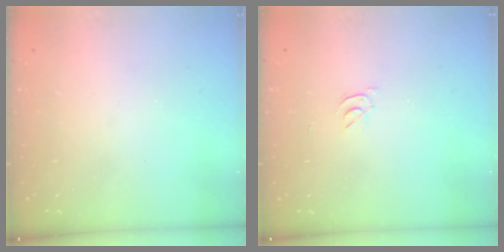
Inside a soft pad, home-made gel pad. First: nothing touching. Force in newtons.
{"total": 2.9, "press": 2.9, "slide": 0.5}